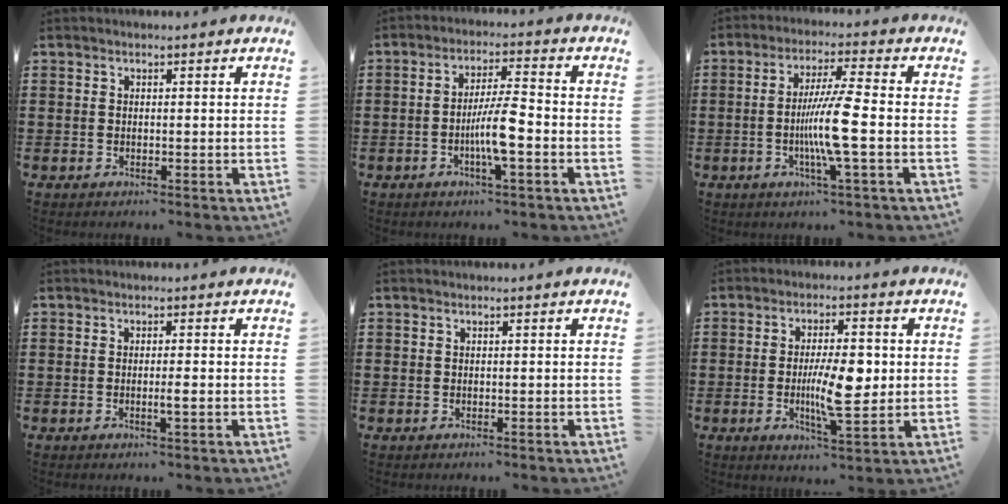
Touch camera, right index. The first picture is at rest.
{"total": 6.7, "force": [-2.0, 0.9, 6.3], "torque": [-0.120, -0.001, -0.041]}
{"total": 8.8, "force": [-1.8, -0.2, 8.6], "torque": [-0.168, -0.018, -0.040]}
{"total": 1.6, "force": [-0.5, 0.0, 1.6], "torque": [-0.032, -0.006, -0.011]}
{"total": 0.0}
{"total": 8.7, "force": [-0.4, 2.9, 8.2], "torque": [-0.144, -0.002, -0.013]}